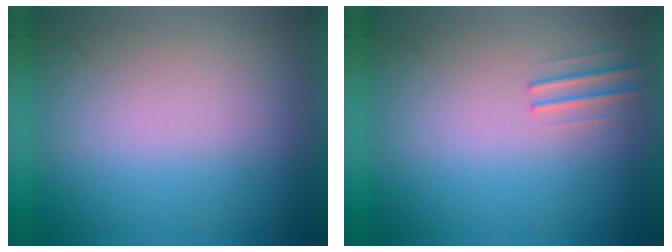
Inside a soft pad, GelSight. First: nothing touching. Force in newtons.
{"total": 1.1}